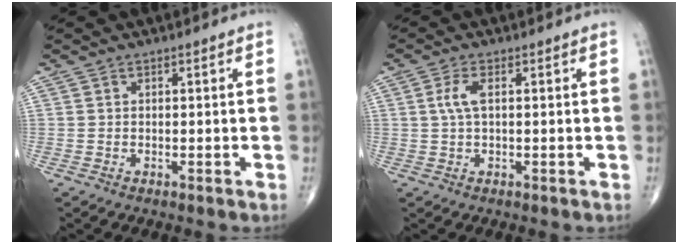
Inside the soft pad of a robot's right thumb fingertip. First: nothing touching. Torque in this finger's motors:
{"motor_torque": [0.10, 0.36, 0.68, 0.23, 0.00]}